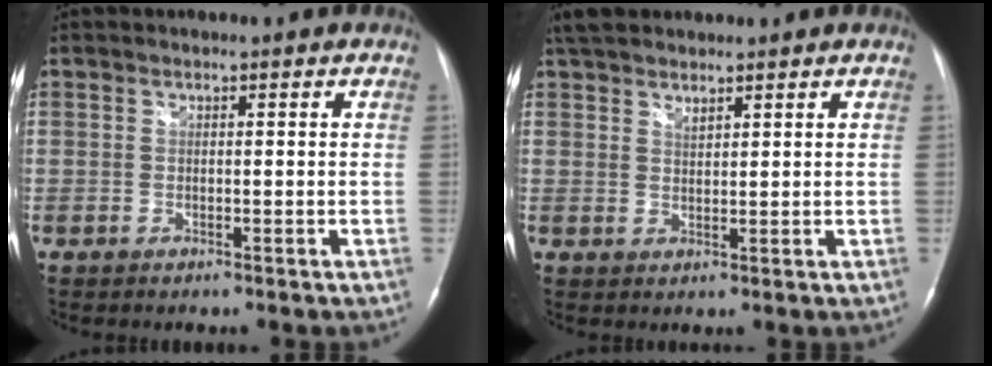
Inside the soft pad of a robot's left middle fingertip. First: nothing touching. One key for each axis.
{"total": 5.6, "fx": 4.7, "fy": 1.8, "fz": 2.5, "tx": -0.048, "ty": 0.012, "tz": 0.088}